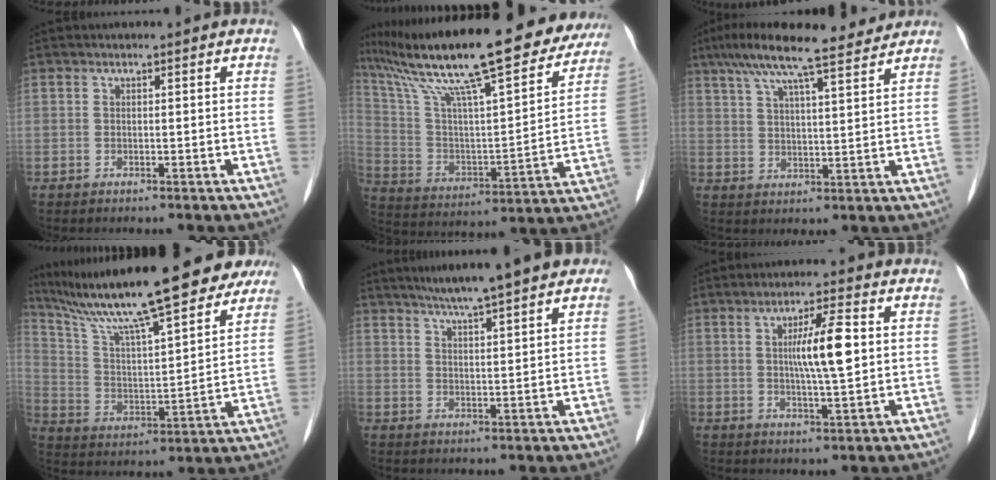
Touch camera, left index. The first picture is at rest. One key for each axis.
{"total": 30.5, "fx": 25.0, "fy": 5.2, "fz": 16.6, "tx": -0.284, "ty": 0.004, "tz": 0.367}
{"total": 13.3, "fx": 10.8, "fy": 1.9, "fz": 7.5, "tx": -0.136, "ty": 0.032, "tz": 0.171}
{"total": 25.2, "fx": 20.7, "fy": 3.8, "fz": 13.8, "tx": -0.232, "ty": 0.018, "tz": 0.312}
{"total": 10.8, "fx": 8.4, "fy": 1.2, "fz": 6.7, "tx": -0.095, "ty": 0.030, "tz": 0.111}
{"total": 8.9, "fx": 1.1, "fy": 0.7, "fz": 8.8, "tx": -0.157, "ty": 0.002, "tz": 0.017}